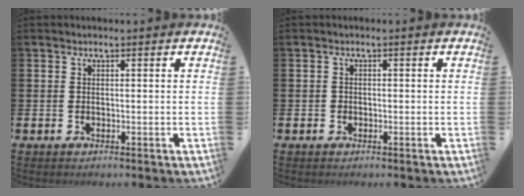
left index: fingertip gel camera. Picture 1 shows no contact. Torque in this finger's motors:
{"motor_torque": [-0.27, 0.05, -0.05, -0.01]}